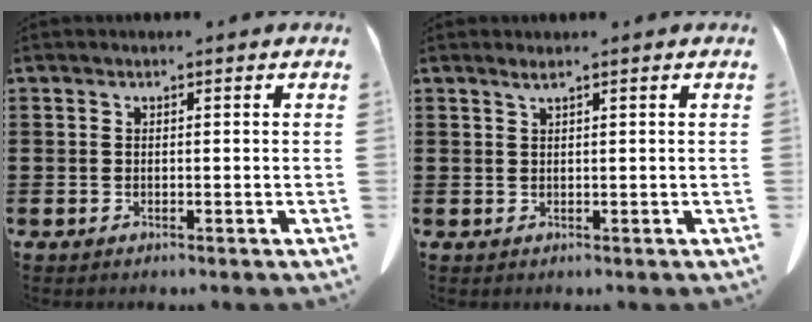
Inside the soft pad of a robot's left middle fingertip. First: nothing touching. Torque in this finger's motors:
{"motor_torque": [-0.05, 0.11, -0.06, 0.00]}